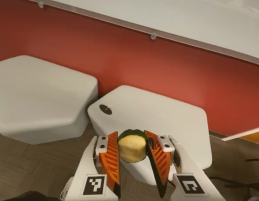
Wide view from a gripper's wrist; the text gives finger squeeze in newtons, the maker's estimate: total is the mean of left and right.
{"total": 12.0, "left": 12.4, "right": 11.5}